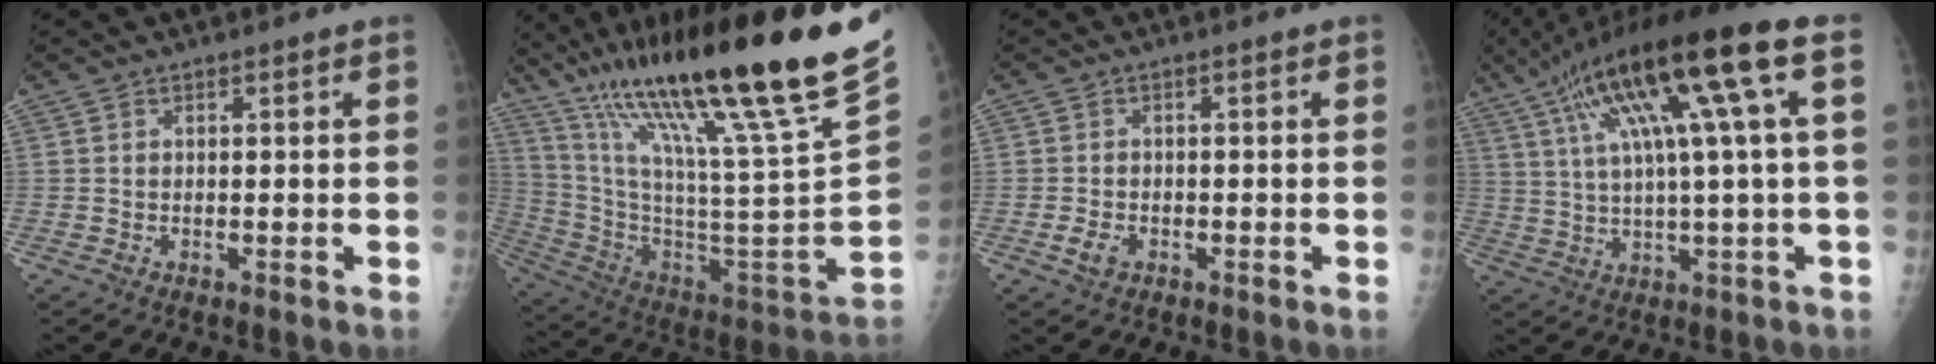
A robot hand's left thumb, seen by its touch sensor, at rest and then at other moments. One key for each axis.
{"total": 37.3, "fx": 25.4, "fy": 3.3, "fz": 27.0, "tx": -0.412, "ty": -0.110, "tz": 0.417}
{"total": 2.4, "fx": -1.1, "fy": 1.6, "fz": 1.4, "tx": -0.028, "ty": 0.001, "tz": -0.019}
{"total": 18.6, "fx": 6.5, "fy": 1.8, "fz": 17.4, "tx": -0.312, "ty": 0.027, "tz": 0.106}